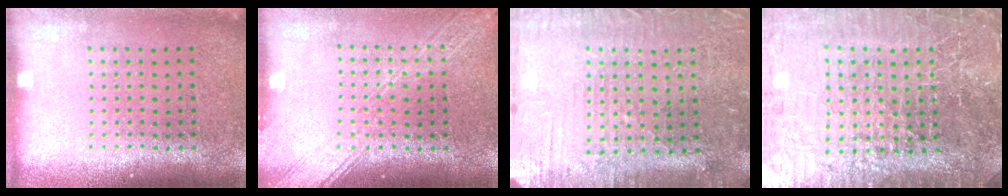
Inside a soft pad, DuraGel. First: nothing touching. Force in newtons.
{"total": 3.6, "press": 3.6, "slide": 0.5}
{"total": 1.3, "press": 1.3, "slide": 0.4}
{"total": 7.8, "press": 6.7, "slide": 3.9}